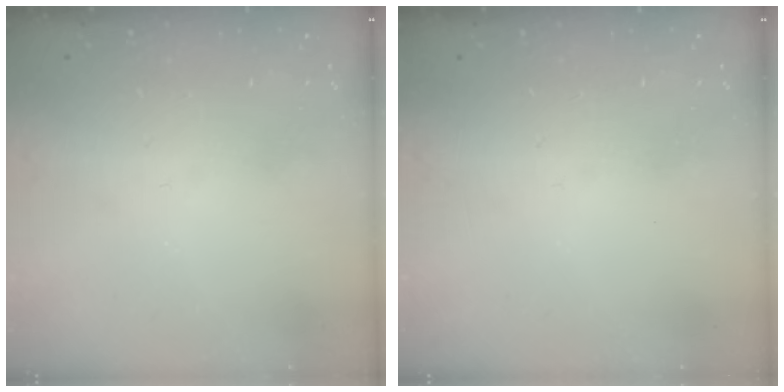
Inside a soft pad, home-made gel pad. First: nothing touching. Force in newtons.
{"total": 0.0}